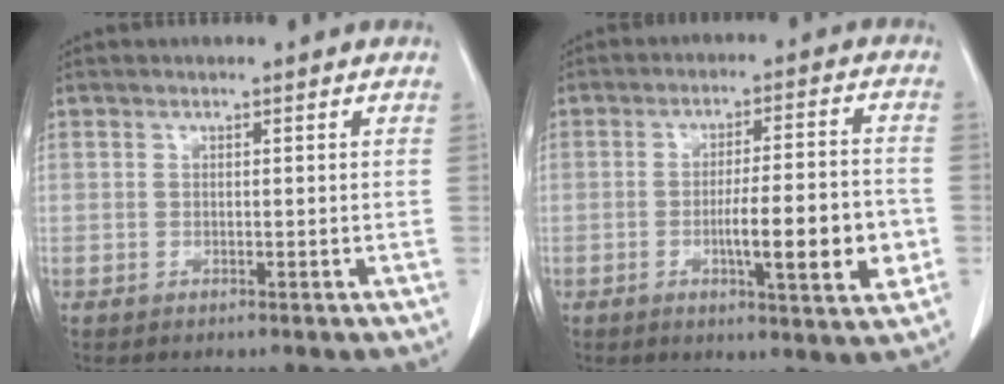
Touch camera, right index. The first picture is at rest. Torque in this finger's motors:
{"motor_torque": [1.56, -0.58, 0.83, 0.09]}